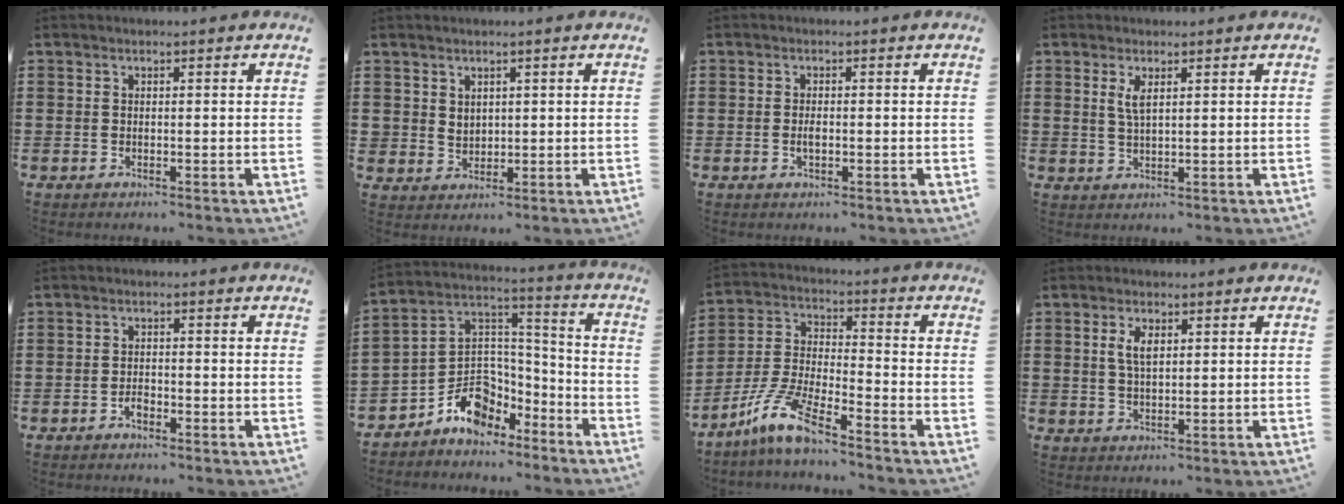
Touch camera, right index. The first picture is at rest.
{"total": 2.2, "force": [1.3, 1.8, 0.1], "torque": [-0.011, 0.007, 0.026]}
{"total": 1.5, "force": [-0.2, 0.7, 1.4], "torque": [-0.025, 0.001, -0.005]}
{"total": 2.6, "force": [1.2, 0.7, 2.2], "torque": [-0.048, 0.004, 0.019]}
{"total": 1.6, "force": [-1.0, 0.8, 1.0], "torque": [-0.021, 0.002, -0.020]}
{"total": 9.3, "force": [-5.7, 6.7, 3.1], "torque": [-0.079, 0.010, -0.104]}
{"total": 9.2, "force": [-7.5, 0.5, 5.4], "torque": [-0.137, -0.012, -0.154]}
{"total": 3.4, "force": [1.0, 1.4, 2.9], "torque": [-0.063, 0.008, 0.016]}